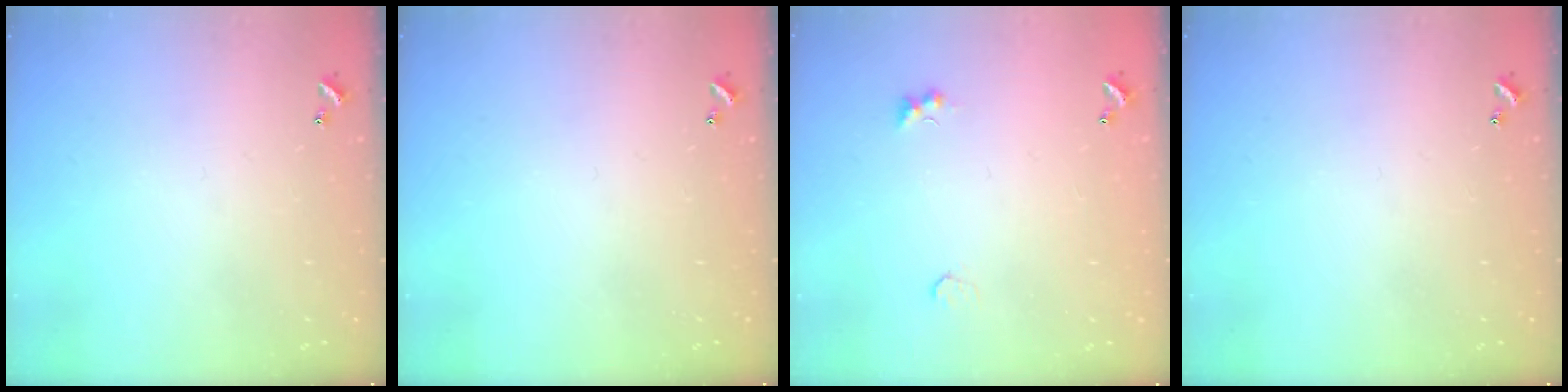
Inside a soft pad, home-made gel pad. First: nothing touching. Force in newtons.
{"total": 0.0}
{"total": 2.1, "press": 2.1, "slide": 0.5}
{"total": 0.0}